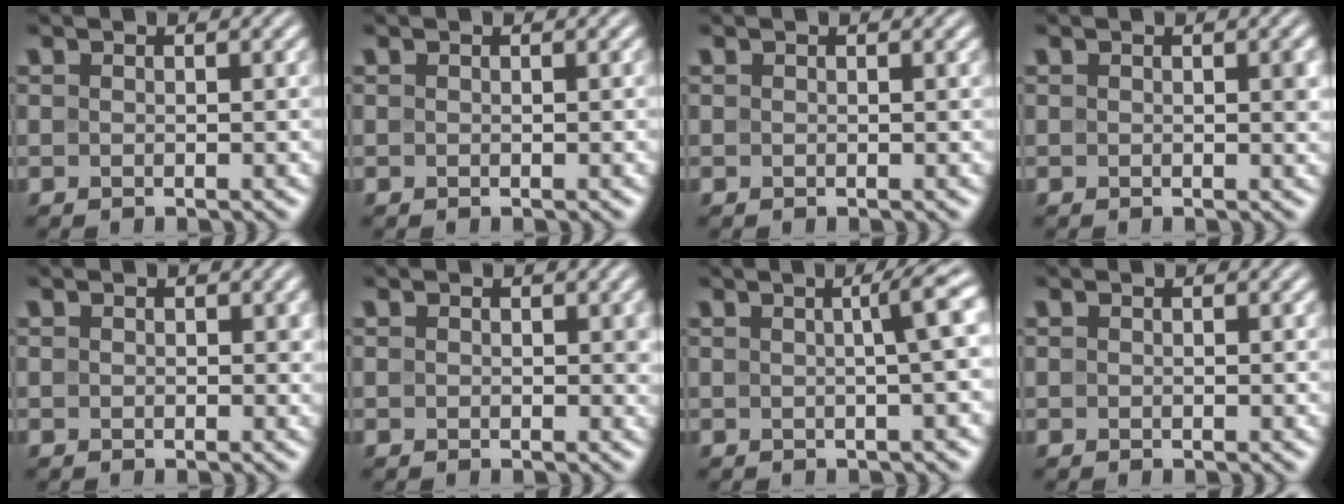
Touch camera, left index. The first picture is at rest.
{"total": 0.0}
{"total": 0.0}
{"total": 0.9, "force": [0.2, 0.2, 0.8], "torque": [-0.009, -0.001, 0.002]}
{"total": 0.7, "force": [0.2, 0.6, 0.3], "torque": [0.000, -0.001, -0.001]}
{"total": 0.9, "force": [0.3, 0.7, 0.5], "torque": [-0.002, 0.000, 0.001]}
{"total": 3.6, "force": [0.3, 0.7, 3.5], "torque": [-0.038, 0.014, 0.001]}
{"total": 0.0}